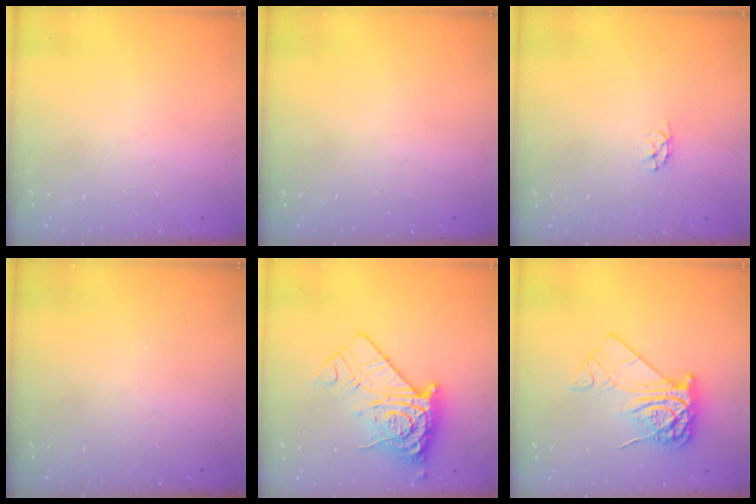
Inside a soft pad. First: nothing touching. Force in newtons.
{"total": 0.0}
{"total": 2.9, "press": 2.9, "slide": 0.3}
{"total": 0.0}
{"total": 12.2, "press": 12.1, "slide": 1.4}
{"total": 12.8, "press": 12.7, "slide": 1.2}